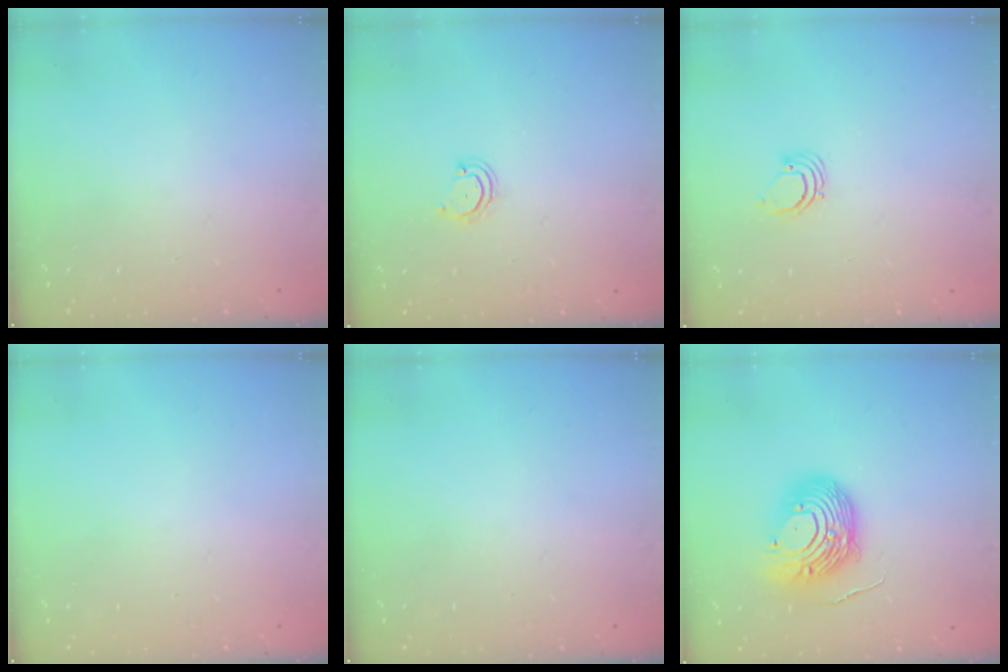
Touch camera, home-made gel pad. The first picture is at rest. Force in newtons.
{"total": 4.0, "press": 3.9, "slide": 0.4}
{"total": 2.2, "press": 2.2, "slide": 0.2}
{"total": 0.0}
{"total": 0.0}
{"total": 14.3, "press": 14.2, "slide": 1.4}